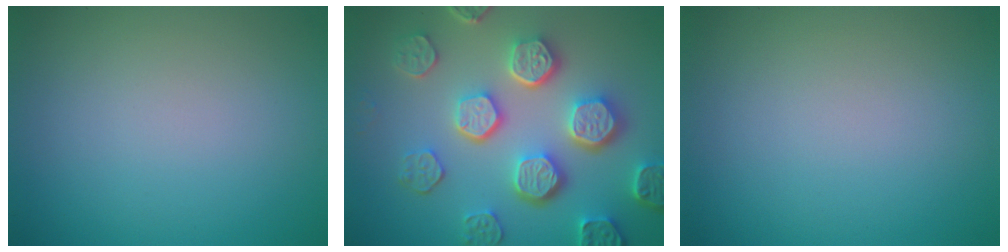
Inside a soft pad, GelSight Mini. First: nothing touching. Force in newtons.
{"total": 7.3, "press": 5.8, "slide": 4.3}
{"total": 0.0}